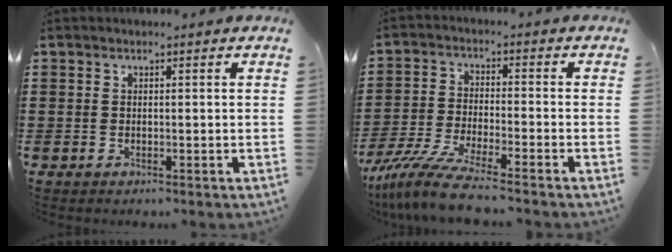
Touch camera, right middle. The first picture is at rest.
{"total": 8.0, "force": [-7.0, 0.3, 4.0], "torque": [-0.098, -0.011, -0.139]}